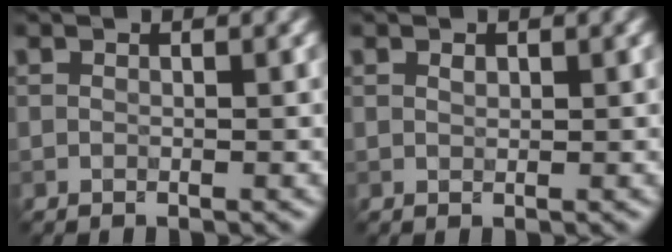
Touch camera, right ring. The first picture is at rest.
{"total": 0.7, "force": [-0.3, -0.3, -0.5], "torque": [0.000, 0.007, 0.011]}